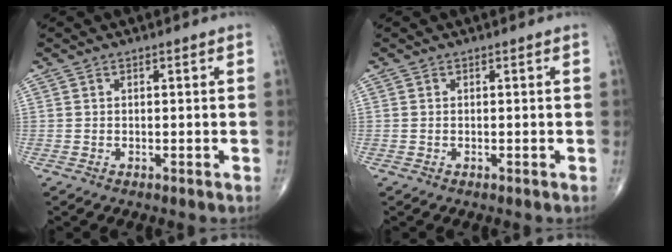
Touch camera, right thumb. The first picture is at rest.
{"total": 0.0}